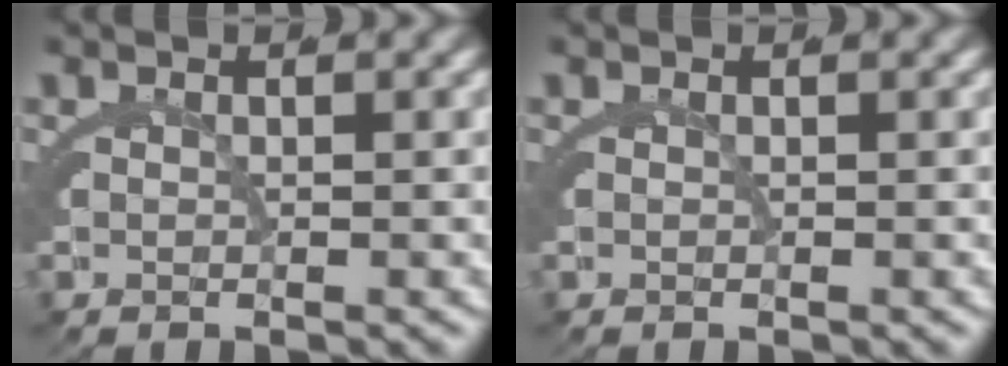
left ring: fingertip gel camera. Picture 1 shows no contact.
{"total": 0.0}